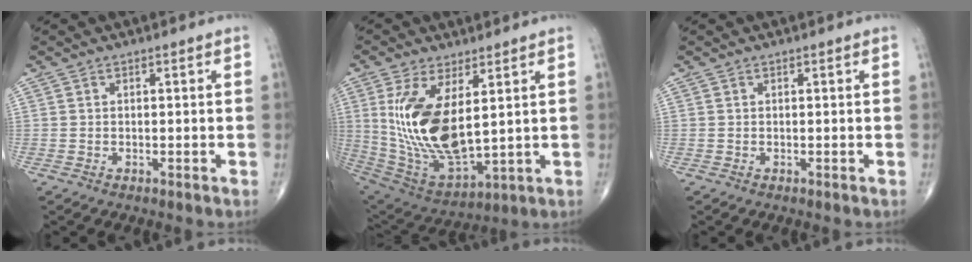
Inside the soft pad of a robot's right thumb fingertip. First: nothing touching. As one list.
[{"total": 17.5, "force": [3.5, 7.8, 15.2], "torque": [-0.301, -0.029, 0.090]}, {"total": 0.0}]